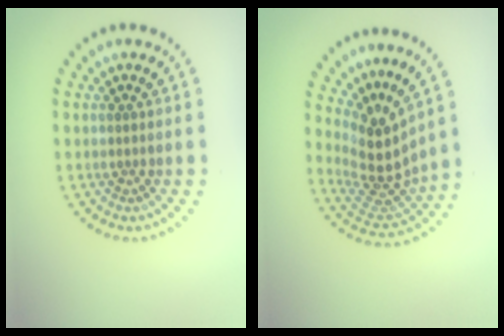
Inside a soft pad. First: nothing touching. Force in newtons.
{"total": 4.4, "press": 3.1, "slide": 3.2}